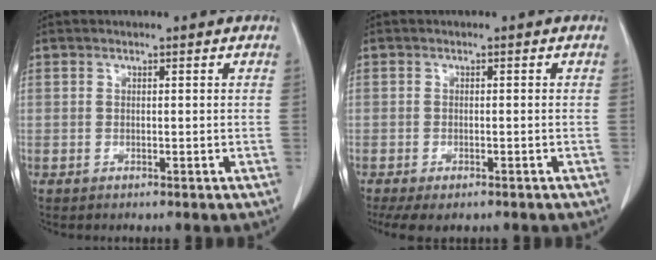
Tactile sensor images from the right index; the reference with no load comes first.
{"total": 7.3, "force": [-4.9, 3.3, 4.3], "torque": [-0.087, -0.007, -0.072]}